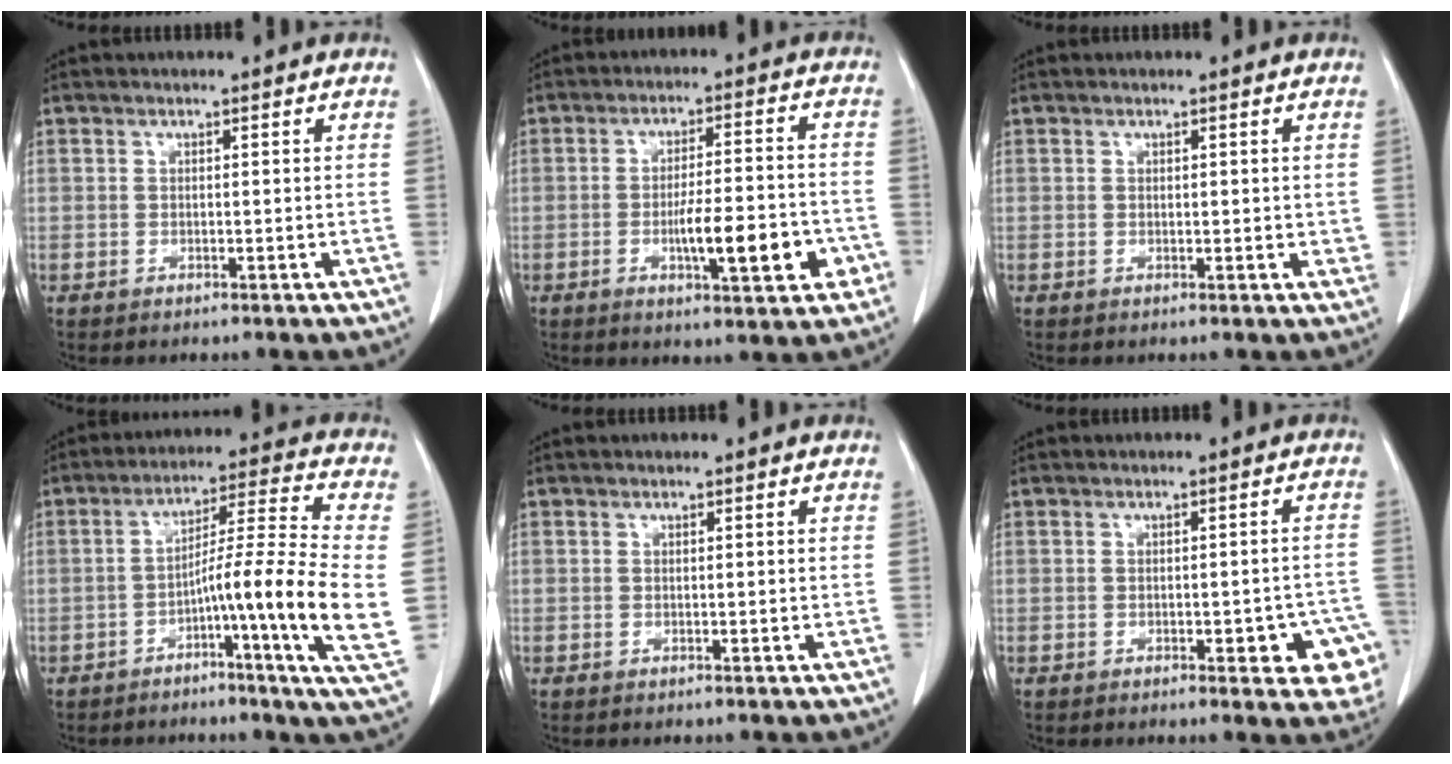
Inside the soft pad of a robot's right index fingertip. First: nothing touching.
{"total": 10.1, "force": [-3.3, 2.0, 9.3], "torque": [-0.143, 0.005, -0.047]}
{"total": 1.1, "force": [0.3, 0.6, 0.9], "torque": [-0.009, -0.002, 0.004]}
{"total": 14.2, "force": [-2.2, -1.8, 13.9], "torque": [-0.216, 0.001, -0.049]}
{"total": 0.0}
{"total": 7.7, "force": [-3.2, 2.6, 6.5], "torque": [-0.055, 0.009, -0.038]}